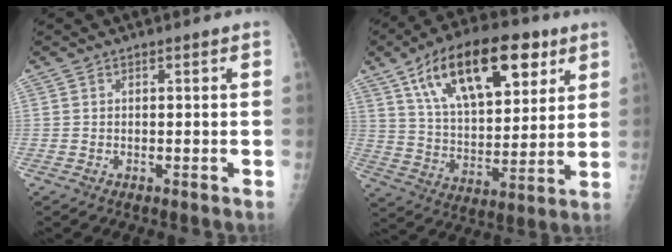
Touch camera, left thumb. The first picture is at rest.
{"total": 23.0, "force": [11.4, 11.0, 16.7], "torque": [-0.243, -0.023, 0.193]}